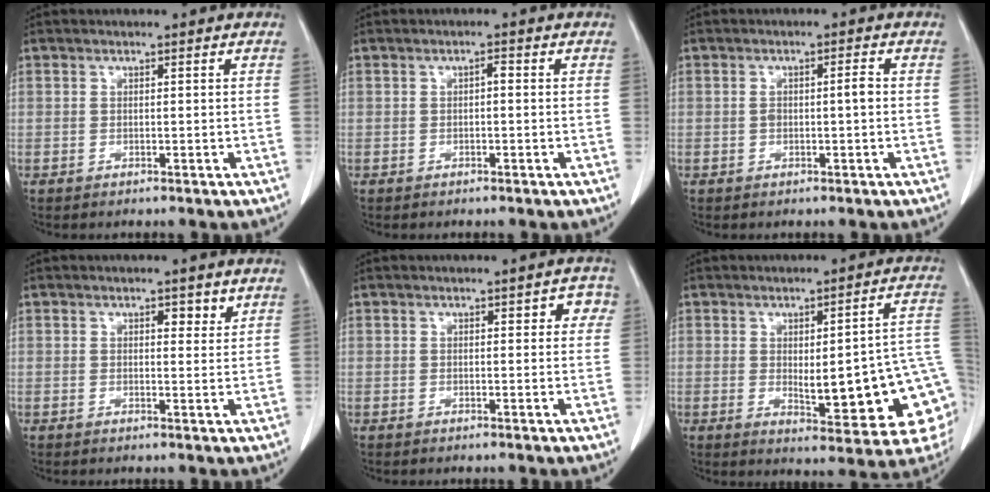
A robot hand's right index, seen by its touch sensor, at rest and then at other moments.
{"total": 0.9, "force": [-0.1, 0.3, 0.9], "torque": [-0.013, 0.003, -0.001]}
{"total": 2.4, "force": [-0.1, 0.4, 2.3], "torque": [-0.046, 0.008, 0.000]}
{"total": 2.1, "force": [1.3, 1.0, 1.4], "torque": [-0.013, -0.004, 0.017]}
{"total": 2.8, "force": [1.0, 1.3, 2.3], "torque": [-0.015, 0.012, 0.007]}
{"total": 17.2, "force": [-2.2, 4.0, 16.6], "torque": [-0.148, 0.017, -0.008]}